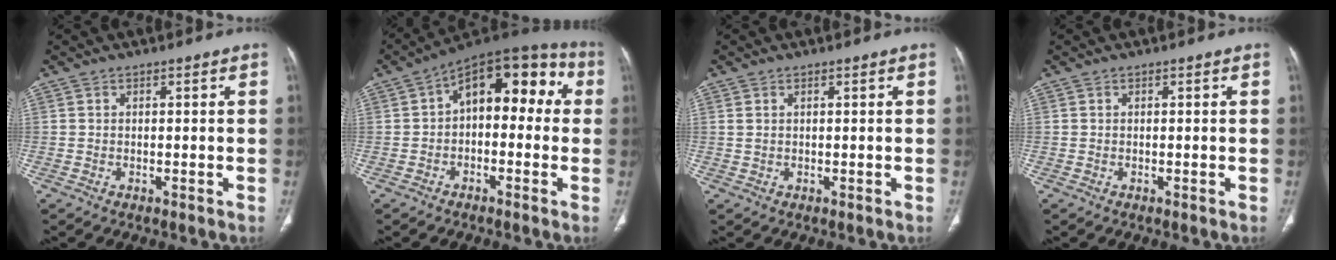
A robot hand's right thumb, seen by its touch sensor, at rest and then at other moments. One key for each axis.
{"total": 14.9, "fx": 1.8, "fy": 8.7, "fz": 11.9, "tx": -0.116, "ty": 0.052, "tz": 0.010}
{"total": 1.0, "fx": 0.5, "fy": 0.4, "fz": 0.7, "tx": -0.017, "ty": 0.006, "tz": 0.016}
{"total": 0.0}